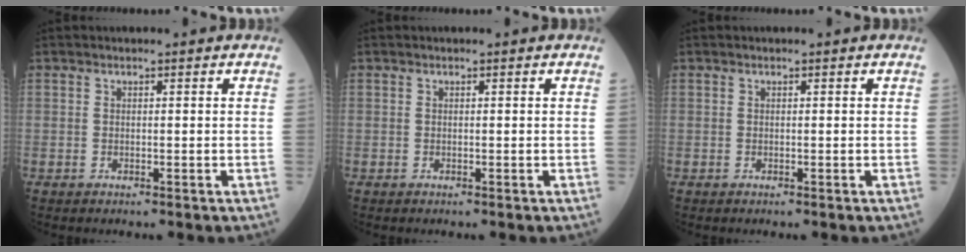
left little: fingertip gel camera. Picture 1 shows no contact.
{"total": 0.0}
{"total": 0.0}